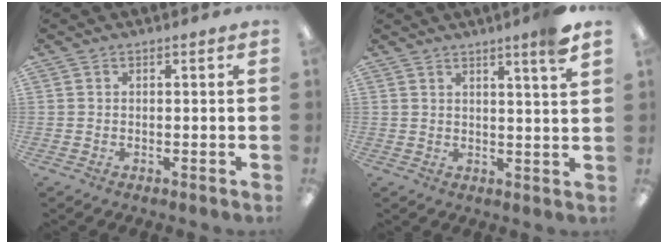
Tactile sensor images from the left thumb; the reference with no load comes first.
{"total": 5.0, "force": [3.7, -0.6, 3.4], "torque": [-0.051, -0.023, 0.057]}